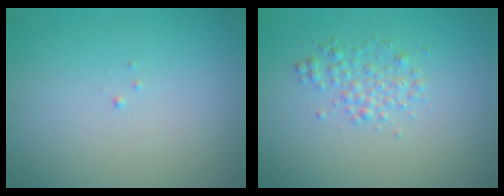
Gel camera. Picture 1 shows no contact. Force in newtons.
{"total": 2.0, "press": 2.0, "slide": 0.1}